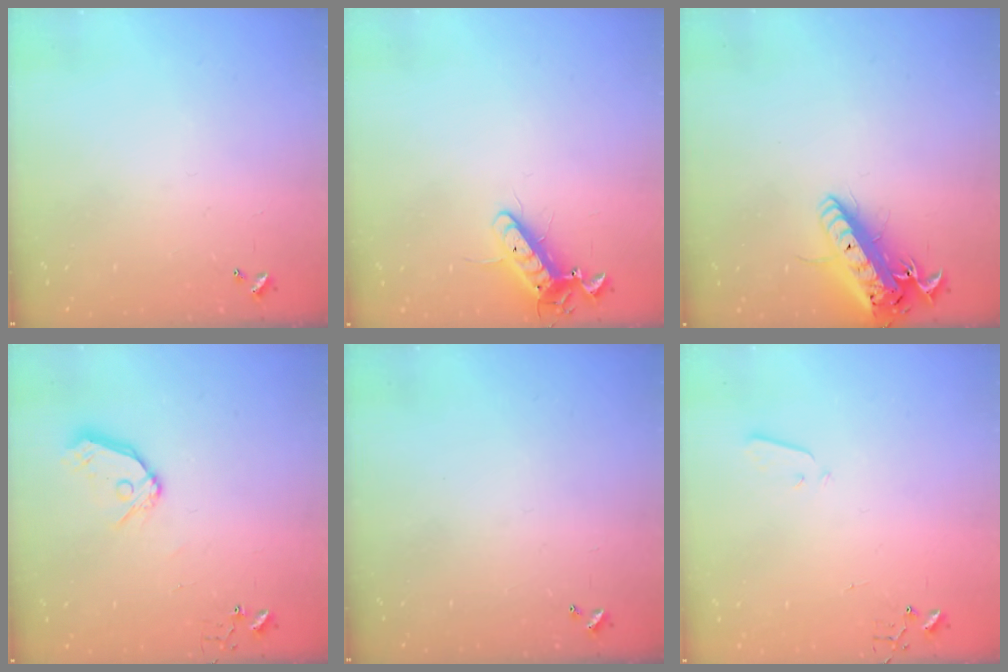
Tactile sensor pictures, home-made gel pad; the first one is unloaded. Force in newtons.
{"total": 11.6, "press": 11.5, "slide": 1.5}
{"total": 19.0, "press": 18.6, "slide": 3.8}
{"total": 9.9, "press": 9.8, "slide": 1.3}
{"total": 0.0}
{"total": 2.1, "press": 2.0, "slide": 0.4}